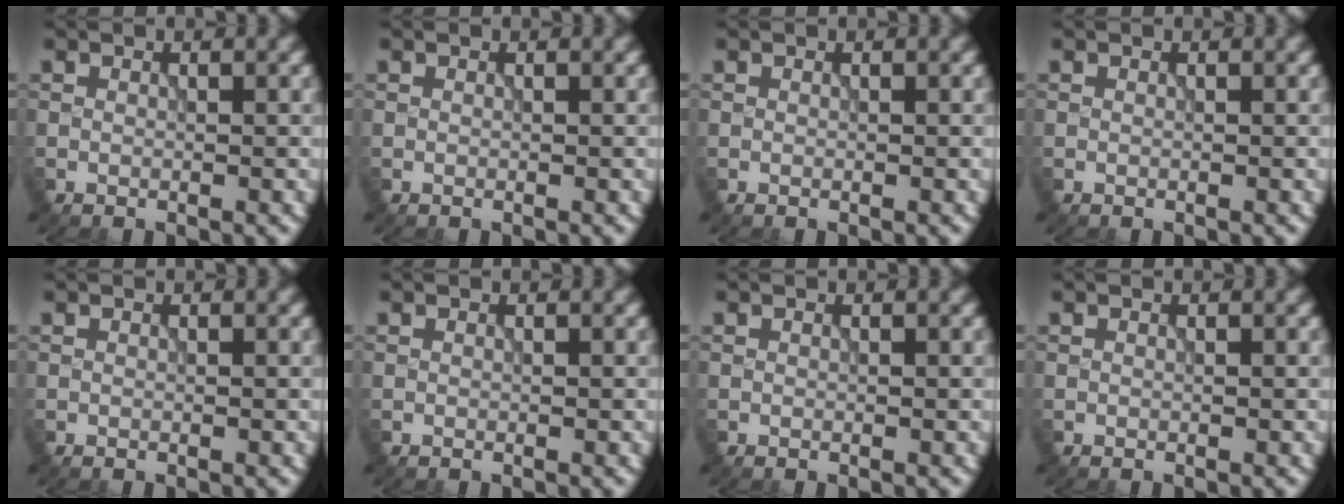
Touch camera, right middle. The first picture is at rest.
{"total": 0.0}
{"total": 0.0}
{"total": 0.0}
{"total": 0.0}
{"total": 0.0}
{"total": 0.0}
{"total": 0.0}